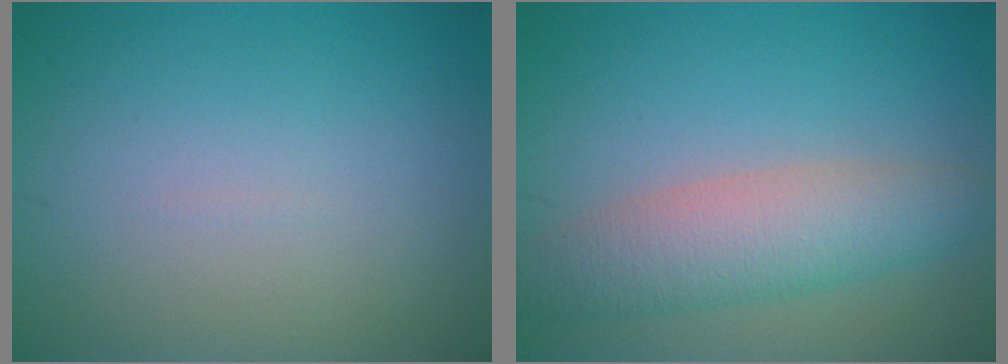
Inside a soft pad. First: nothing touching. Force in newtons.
{"total": 5.5, "press": 5.5, "slide": 0.3}